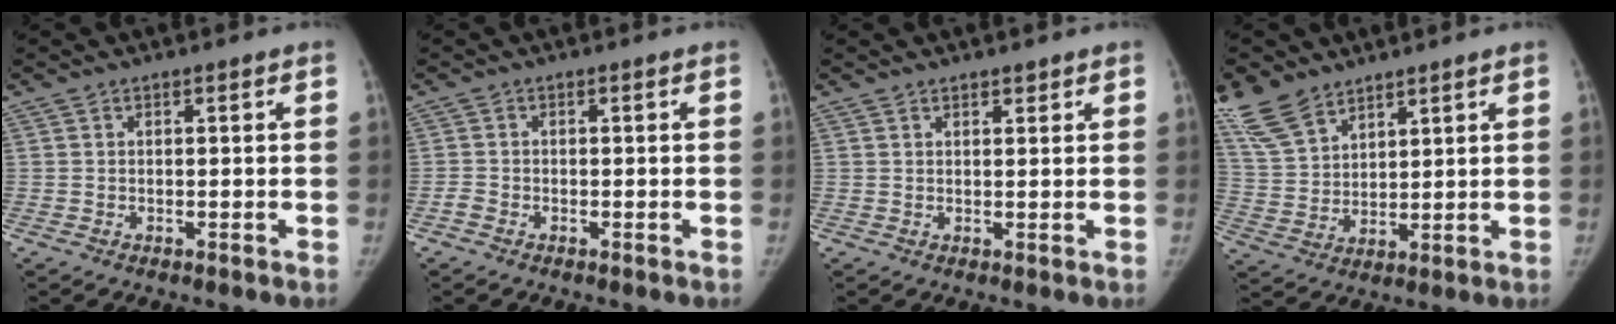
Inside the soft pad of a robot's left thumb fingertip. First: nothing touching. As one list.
[{"total": 1.1, "force": [-0.8, 0.6, 0.4], "torque": [-0.012, 0.000, -0.020]}, {"total": 1.5, "force": [1.2, 0.7, 0.6], "torque": [-0.002, -0.008, 0.017]}, {"total": 10.7, "force": [8.0, 5.4, 4.5], "torque": [-0.082, -0.027, 0.171]}]